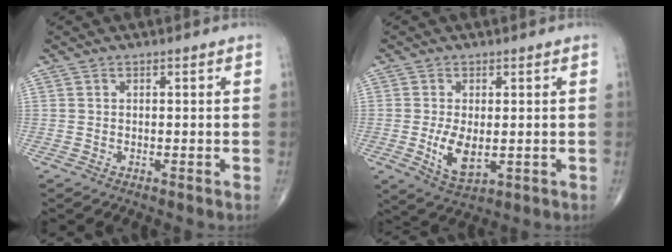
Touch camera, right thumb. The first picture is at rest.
{"total": 6.4, "force": [-0.8, 3.2, 5.5], "torque": [-0.103, -0.016, -0.003]}